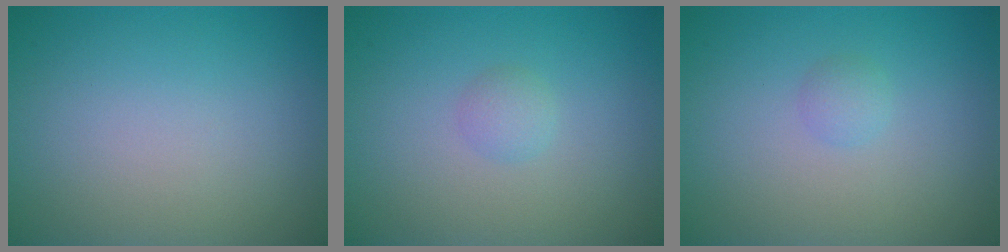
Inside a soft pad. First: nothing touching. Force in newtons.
{"total": 1.1, "press": 1.1, "slide": 0.1}
{"total": 0.9, "press": 0.9, "slide": 0.1}